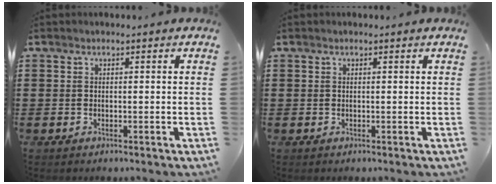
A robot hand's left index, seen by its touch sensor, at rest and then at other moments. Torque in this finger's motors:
{"motor_torque": [-0.03, 0.11, -0.20, -0.05]}